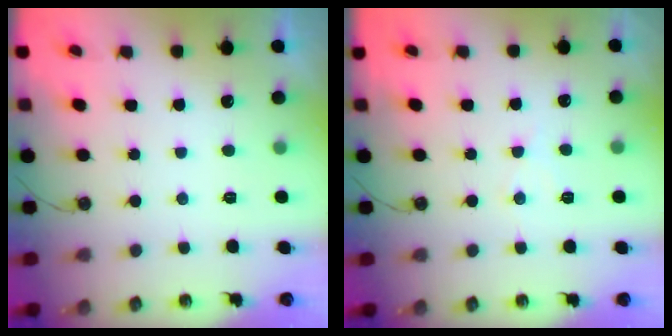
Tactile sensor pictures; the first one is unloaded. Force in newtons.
{"total": 5.4, "press": 5.4, "slide": 0.8}